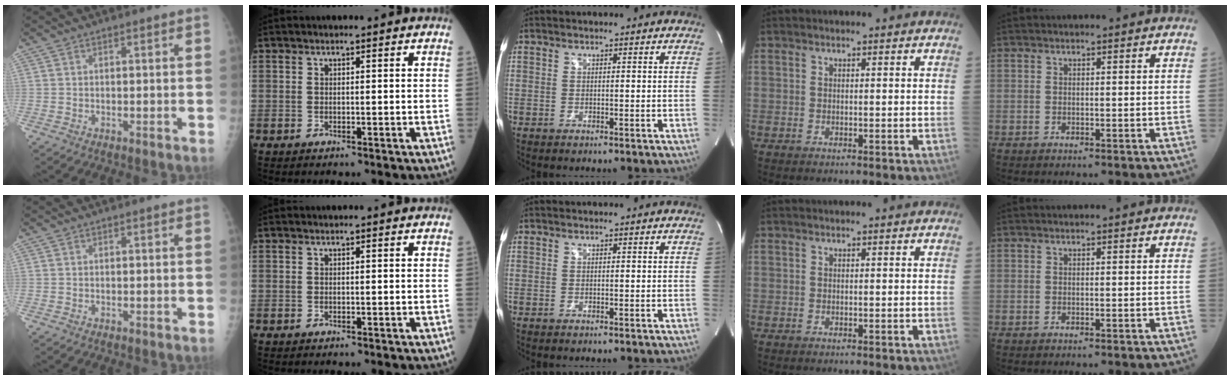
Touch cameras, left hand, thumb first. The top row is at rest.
{}